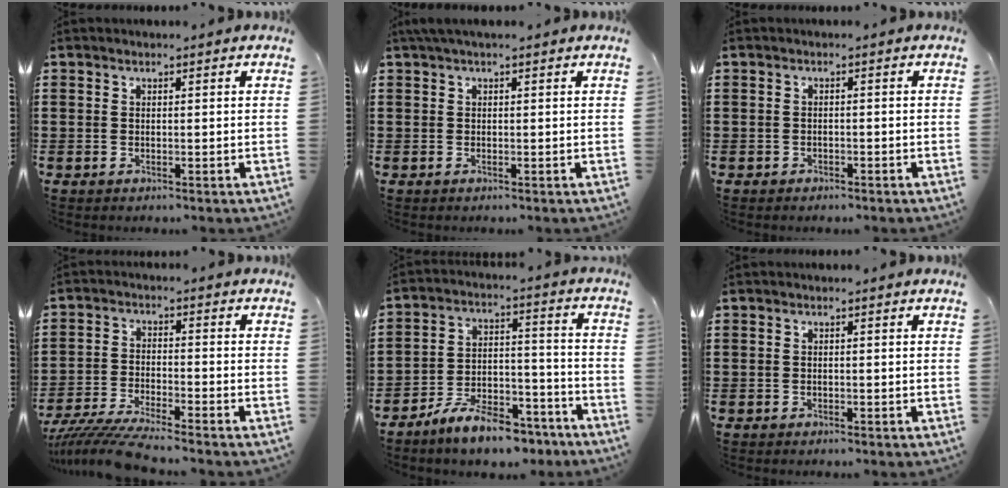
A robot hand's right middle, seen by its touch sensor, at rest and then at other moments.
{"total": 1.3, "force": [0.8, 0.0, 1.1], "torque": [-0.022, 0.003, 0.014]}
{"total": 0.8, "force": [-0.6, 0.4, 0.0], "torque": [-0.002, 0.003, -0.015]}
{"total": 6.2, "force": [-5.8, -0.3, 2.1], "torque": [-0.057, -0.020, -0.118]}
{"total": 9.1, "force": [-8.0, 2.2, 3.8], "torque": [-0.065, 0.028, -0.151]}
{"total": 0.0}